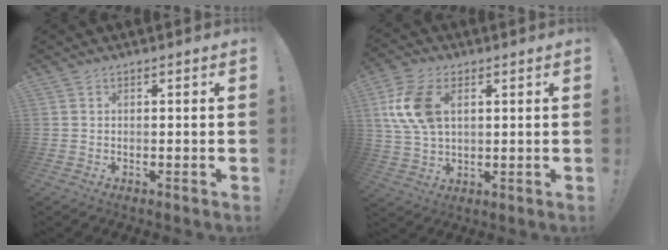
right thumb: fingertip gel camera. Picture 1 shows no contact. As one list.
[{"total": 13.4, "force": [3.6, 8.4, 9.9], "torque": [-0.201, 0.000, 0.068]}]